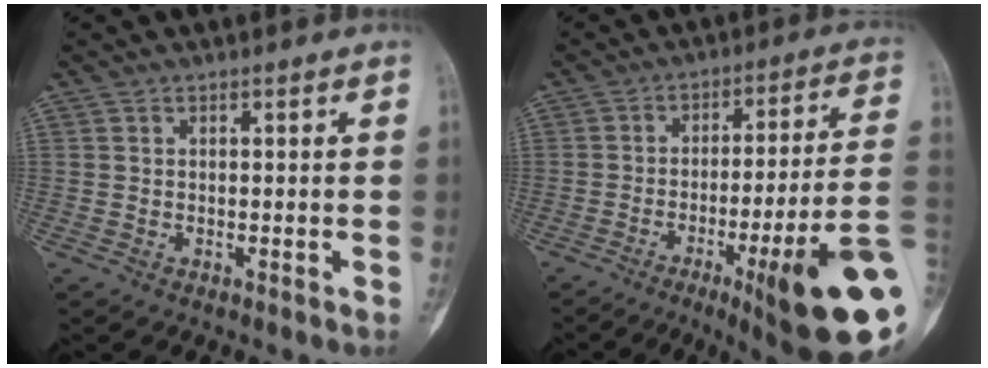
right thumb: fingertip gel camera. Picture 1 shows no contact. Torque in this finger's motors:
{"motor_torque": [3.06, 1.95, 2.00, -0.77, 0.47]}